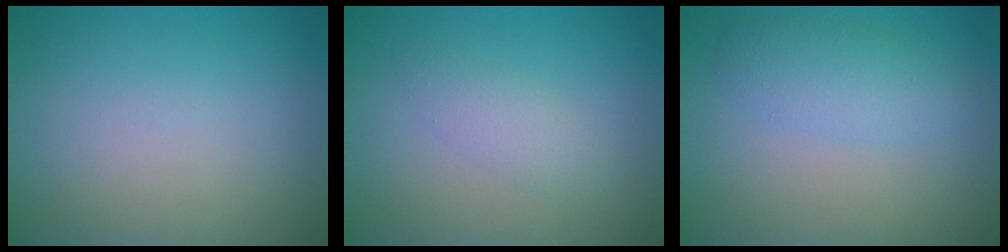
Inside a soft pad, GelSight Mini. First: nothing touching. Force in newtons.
{"total": 1.8, "press": 1.8, "slide": 0.1}
{"total": 3.0, "press": 3.0, "slide": 0.1}